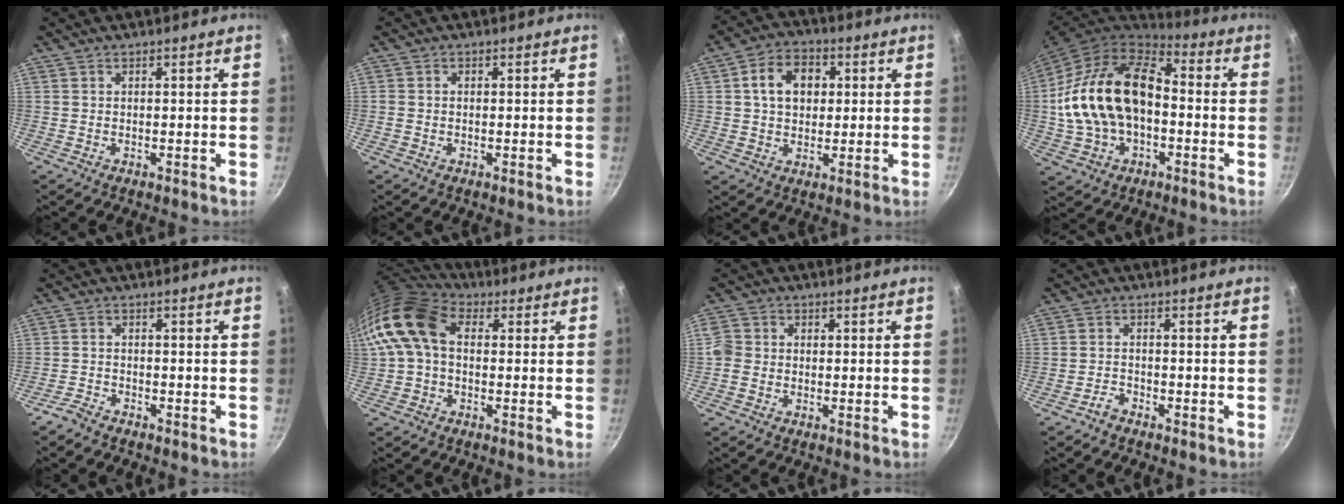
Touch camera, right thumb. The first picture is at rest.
{"total": 0.8, "force": [-0.1, 0.7, 0.4], "torque": [-0.007, 0.004, -0.003]}
{"total": 9.2, "force": [2.0, 7.0, 5.7], "torque": [-0.069, 0.011, 0.024]}
{"total": 21.4, "force": [-0.8, 13.8, 16.4], "torque": [-0.300, 0.042, -0.018]}
{"total": 2.5, "force": [-2.2, 0.8, 0.7], "torque": [-0.025, 0.020, -0.046]}
{"total": 11.2, "force": [1.1, 7.7, 8.0], "torque": [-0.142, 0.027, 0.001]}
{"total": 3.7, "force": [-0.7, 3.3, 1.5], "torque": [-0.020, 0.012, -0.025]}
{"total": 2.1, "force": [-1.8, 0.8, 0.6], "torque": [-0.011, 0.020, -0.034]}